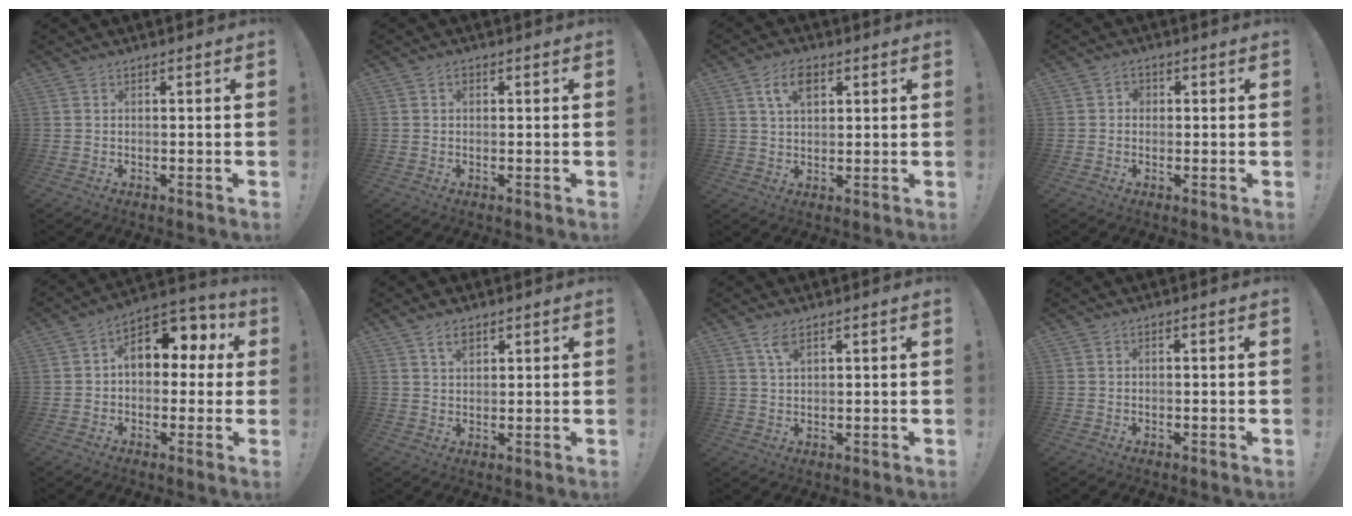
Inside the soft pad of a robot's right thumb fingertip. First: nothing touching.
{"total": 0.9, "force": [0.0, 0.7, 0.5], "torque": [-0.005, 0.002, -0.001]}
{"total": 7.1, "force": [3.0, 4.0, 5.1], "torque": [-0.085, 0.002, 0.053]}
{"total": 2.4, "force": [-0.4, 2.0, 1.3], "torque": [-0.019, 0.007, -0.007]}
{"total": 11.0, "force": [2.8, 7.7, 7.3], "torque": [-0.100, -0.004, 0.055]}
{"total": 4.4, "force": [2.7, 2.4, 2.5], "torque": [-0.039, -0.008, 0.048]}
{"total": 4.1, "force": [2.4, 1.6, 2.9], "torque": [-0.048, -0.011, 0.041]}
{"total": 0.0}